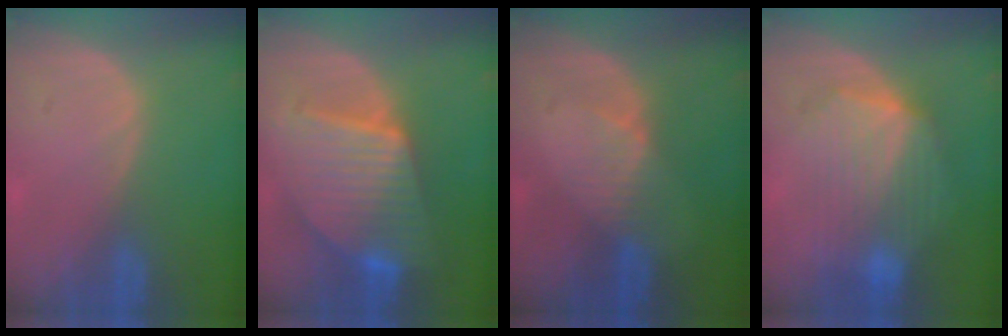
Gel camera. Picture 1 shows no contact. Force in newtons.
{"total": 10.0, "press": 10.0, "slide": 0.7}
{"total": 2.7, "press": 2.7, "slide": 0.3}
{"total": 8.2, "press": 8.2, "slide": 0.2}